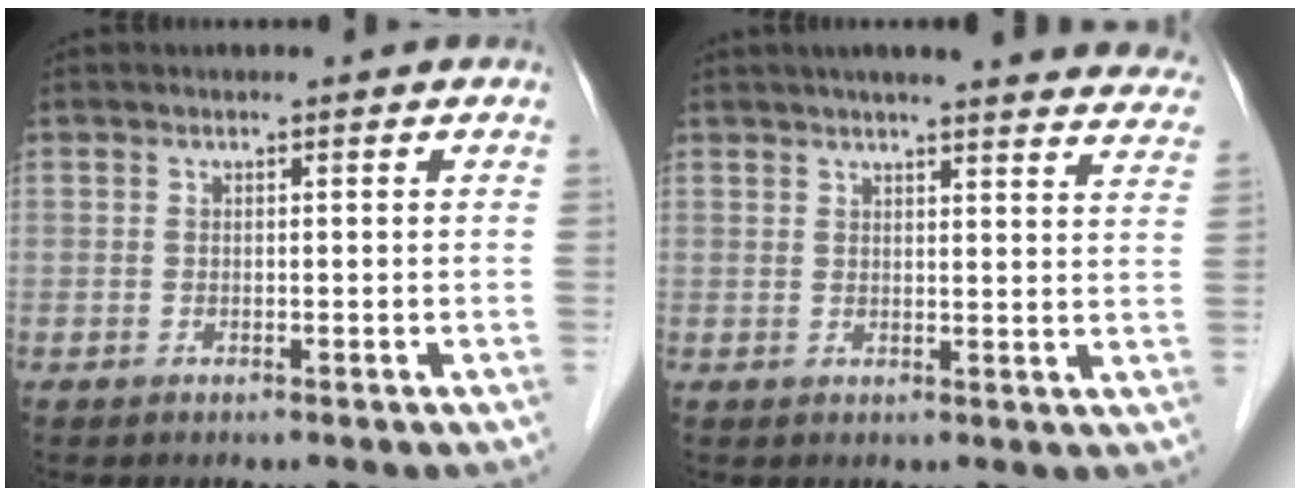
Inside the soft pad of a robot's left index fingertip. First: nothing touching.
{"total": 24.0, "force": [21.9, 2.7, 9.5], "torque": [-0.127, -0.027, 0.246]}